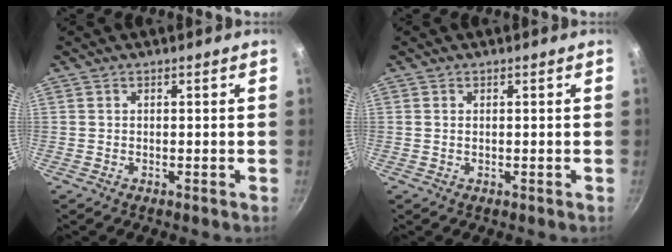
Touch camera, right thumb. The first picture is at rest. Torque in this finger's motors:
{"motor_torque": [-0.16, 0.25, -0.24, 0.48, 0.05]}